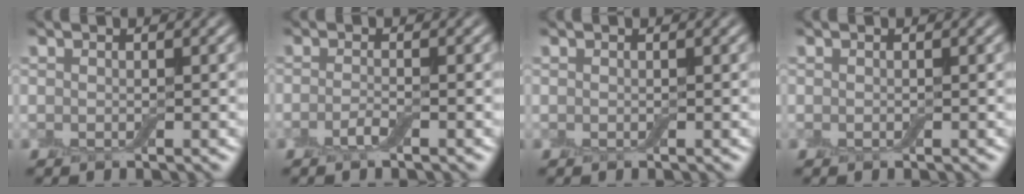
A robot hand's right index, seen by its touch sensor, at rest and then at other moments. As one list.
[{"total": 1.4, "force": [-0.8, 0.3, 1.1], "torque": [-0.024, 0.001, -0.020]}, {"total": 0.0}, {"total": 0.0}]